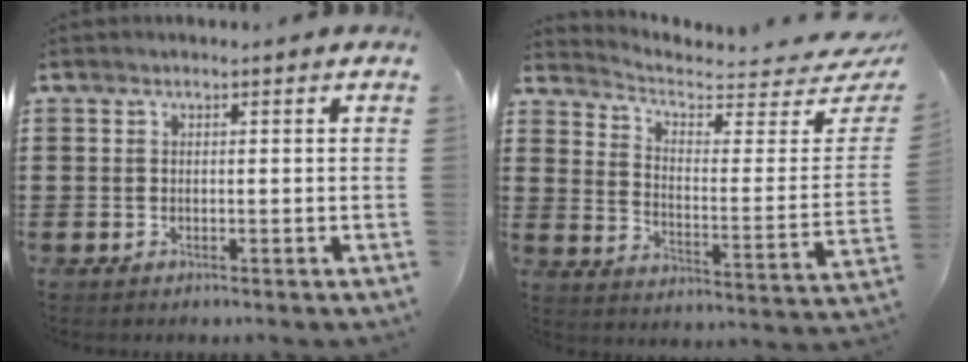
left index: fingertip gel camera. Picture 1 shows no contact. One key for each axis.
{"total": 4.3, "fx": 3.5, "fy": 1.5, "fz": 1.9, "tx": -0.052, "ty": -0.034, "tz": 0.054}